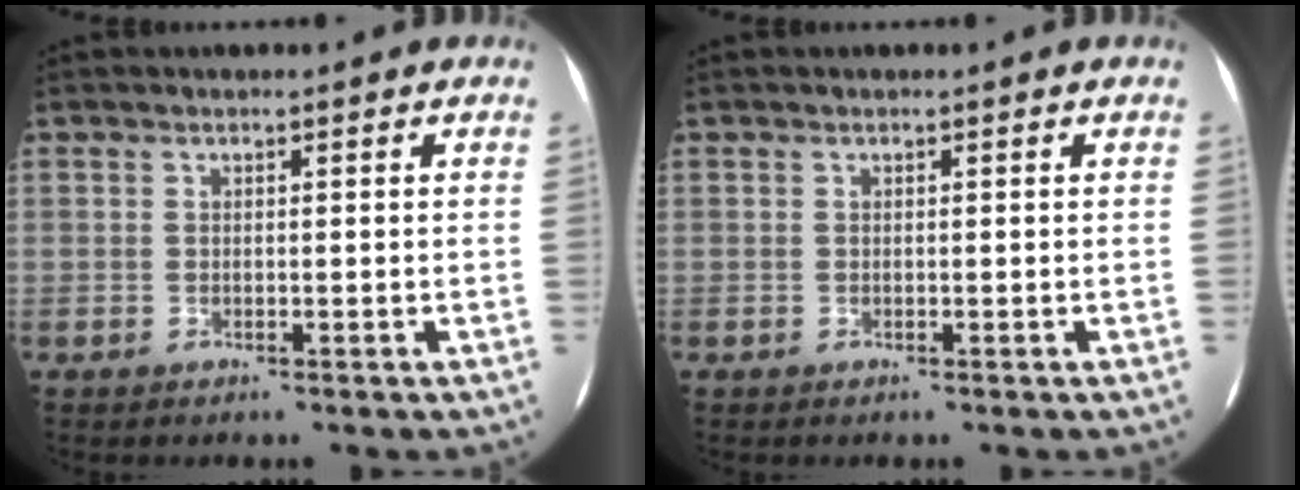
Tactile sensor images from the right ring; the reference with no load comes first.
{"total": 0.0}